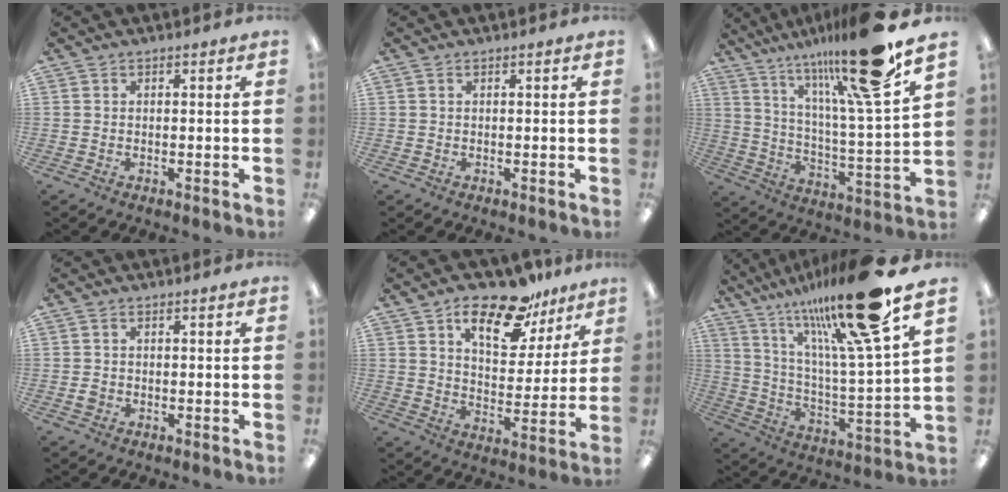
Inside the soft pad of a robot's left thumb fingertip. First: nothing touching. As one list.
[{"total": 0.0}, {"total": 22.2, "force": [16.7, 2.1, 14.5], "torque": [-0.240, -0.101, 0.256]}, {"total": 1.4, "force": [-0.1, 1.1, 0.9], "torque": [-0.018, 0.004, -0.003]}, {"total": 16.2, "force": [11.2, 7.5, 9.0], "torque": [-0.131, -0.058, 0.191]}, {"total": 24.7, "force": [18.4, 2.9, 16.3], "torque": [-0.271, -0.106, 0.284]}]